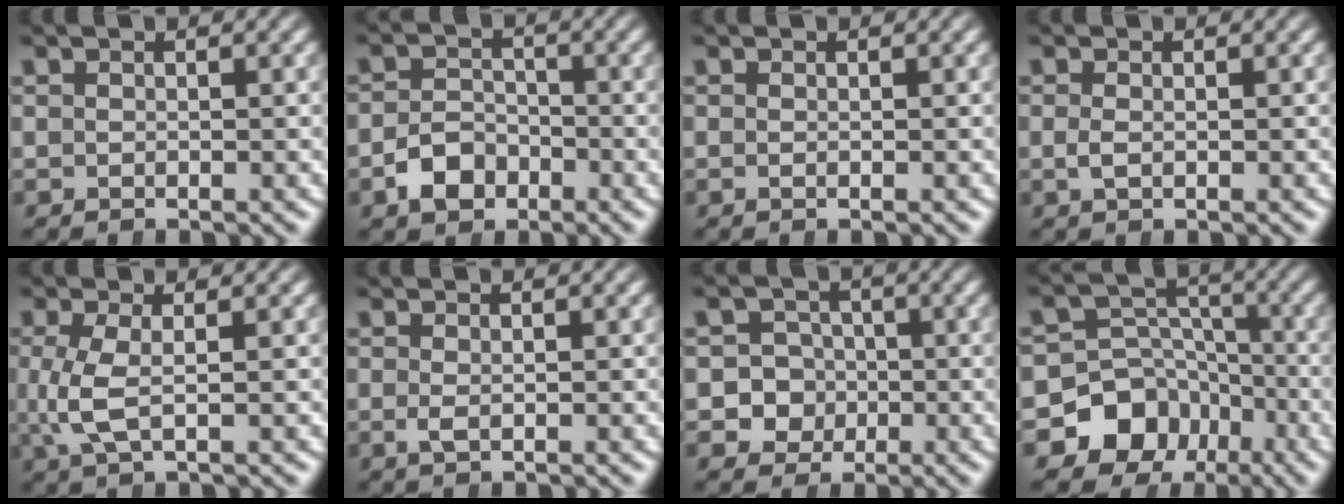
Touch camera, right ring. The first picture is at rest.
{"total": 3.0, "force": [-1.8, 2.1, 1.1], "torque": [-0.019, -0.010, -0.029]}
{"total": 0.0}
{"total": 0.6, "force": [-0.3, -0.1, 0.5], "torque": [-0.023, -0.017, 0.002]}
{"total": 3.3, "force": [-0.1, 1.4, 3.0], "torque": [-0.095, -0.021, 0.013]}
{"total": 0.7, "force": [-0.3, 0.2, 0.6], "torque": [-0.027, -0.018, 0.000]}
{"total": 9.3, "force": [-1.9, 8.9, 2.0], "torque": [-0.083, -0.041, -0.030]}
{"total": 12.7, "force": [-4.4, 11.1, 4.5], "torque": [-0.093, -0.058, -0.066]}